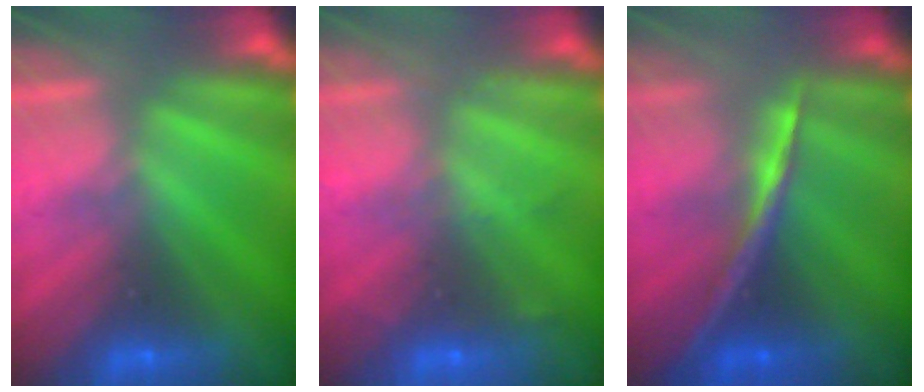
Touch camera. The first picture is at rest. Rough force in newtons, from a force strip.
{"total": 2.3}
{"total": 1.7}